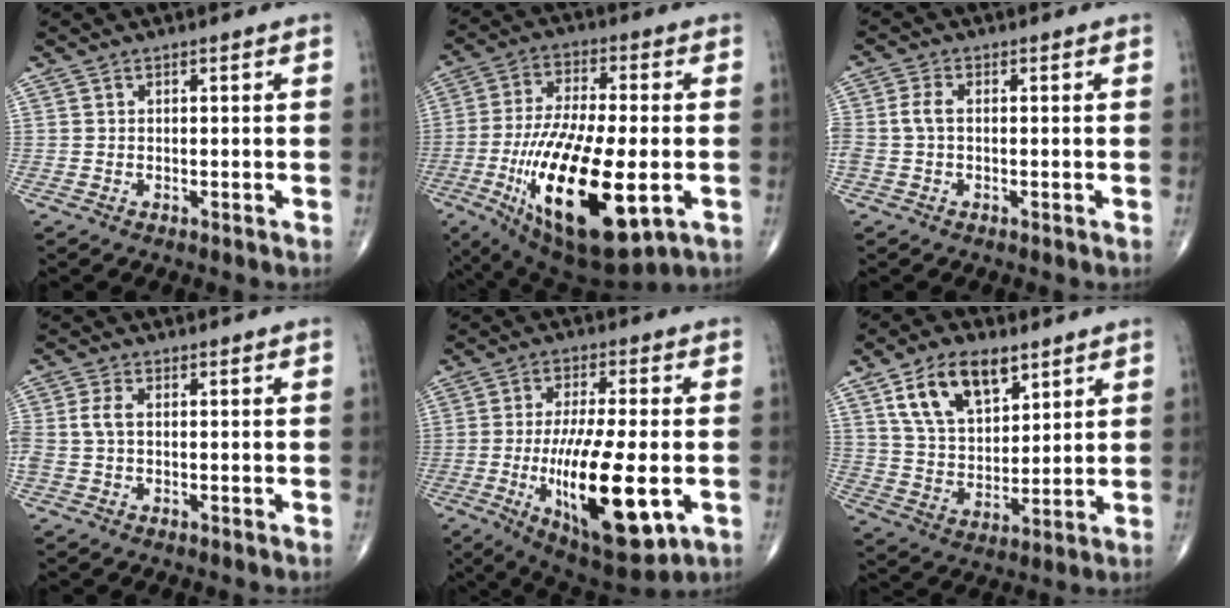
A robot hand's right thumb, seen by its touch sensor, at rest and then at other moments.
{"total": 24.8, "force": [-6.4, 9.2, 22.1], "torque": [-0.448, -0.023, -0.096]}
{"total": 3.4, "force": [-0.2, 2.0, 2.8], "torque": [-0.076, 0.008, -0.008]}
{"total": 3.8, "force": [-0.1, 2.2, 3.1], "torque": [-0.091, 0.009, -0.005]}
{"total": 19.7, "force": [-4.4, 6.2, 18.2], "torque": [-0.316, -0.013, -0.055]}
{"total": 13.9, "force": [7.2, 7.7, 9.0], "torque": [-0.135, -0.027, 0.139]}